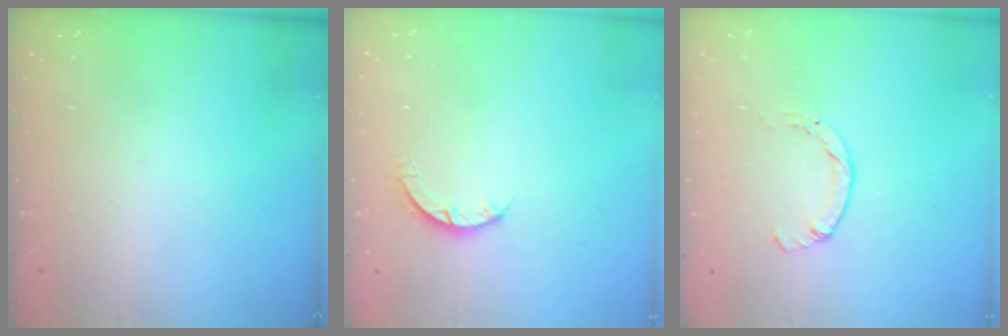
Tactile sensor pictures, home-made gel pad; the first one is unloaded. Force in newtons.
{"total": 2.9, "press": 2.9, "slide": 0.4}
{"total": 0.0}